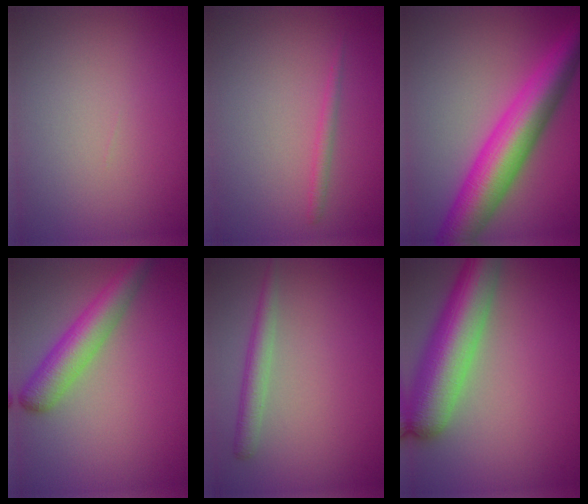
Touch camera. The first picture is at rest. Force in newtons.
{"total": 1.0, "press": 1.0, "slide": 0.1}
{"total": 8.9, "press": 8.9, "slide": 0.2}
{"total": 4.7, "press": 4.7, "slide": 0.2}
{"total": 2.1, "press": 2.1, "slide": 0.1}
{"total": 8.4, "press": 8.4, "slide": 0.4}